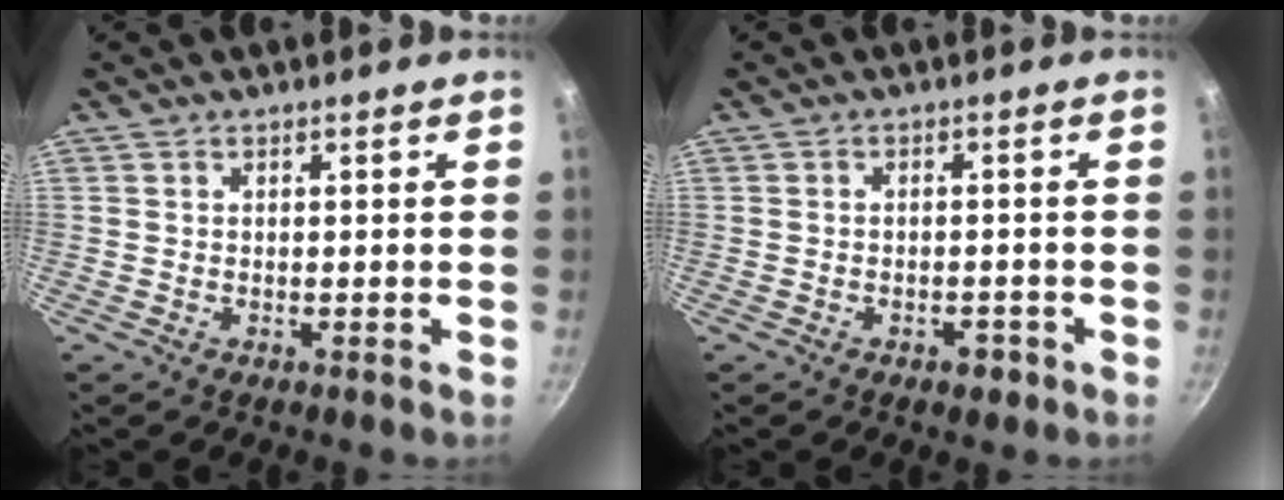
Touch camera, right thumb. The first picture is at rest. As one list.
[{"total": 2.7, "force": [-1.5, 1.5, 1.6], "torque": [-0.015, 0.015, -0.015]}]